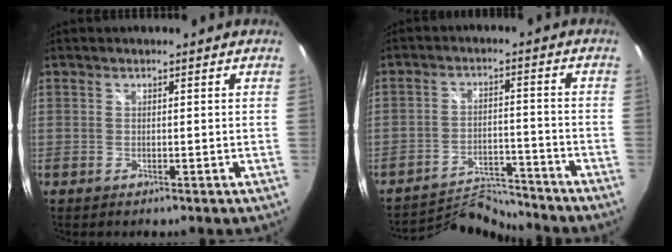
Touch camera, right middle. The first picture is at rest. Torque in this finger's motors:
{"motor_torque": [-0.98, -0.22, -0.29, -0.09]}